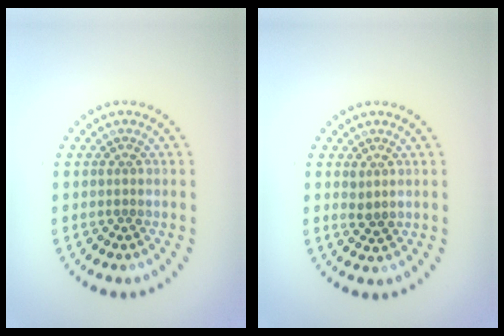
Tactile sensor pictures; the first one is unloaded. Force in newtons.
{"total": 1.1, "press": 1.0, "slide": 0.5}